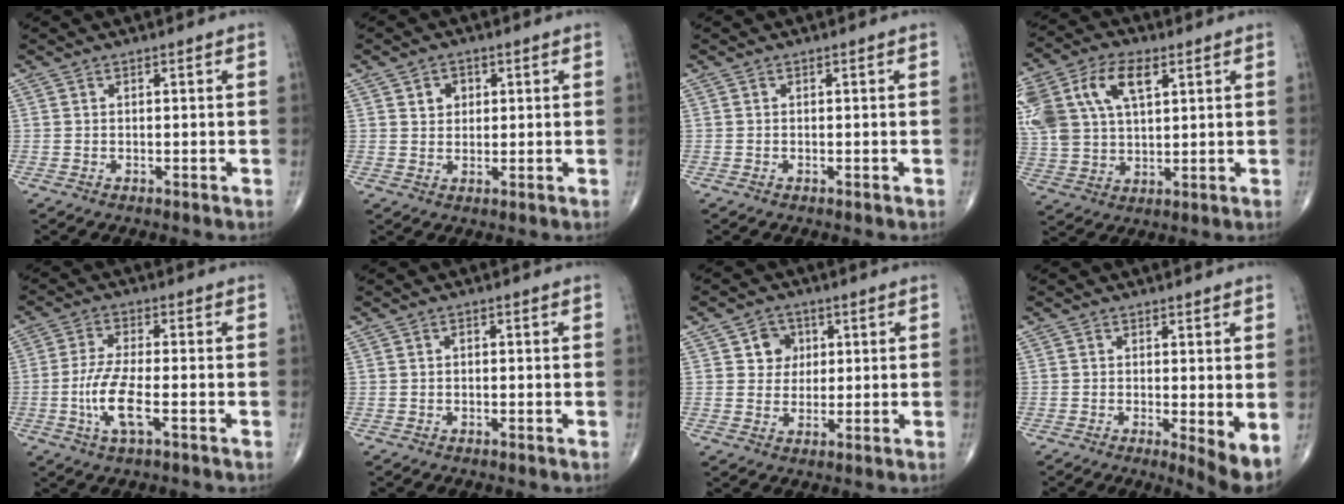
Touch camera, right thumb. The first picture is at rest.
{"total": 3.4, "force": [1.3, 2.8, 1.6], "torque": [-0.007, -0.005, 0.019]}
{"total": 0.0}
{"total": 18.9, "force": [7.3, 11.2, 13.4], "torque": [-0.304, 0.015, 0.137]}
{"total": 8.0, "force": [-2.4, 2.2, 7.4], "torque": [-0.163, 0.005, -0.047]}
{"total": 0.7, "force": [-0.1, 0.5, 0.5], "torque": [-0.005, 0.002, -0.004]}
{"total": 5.1, "force": [1.5, 4.5, 1.6], "torque": [0.004, 0.000, 0.020]}
{"total": 4.7, "force": [-0.4, 1.0, 4.5], "torque": [-0.071, -0.015, -0.010]}